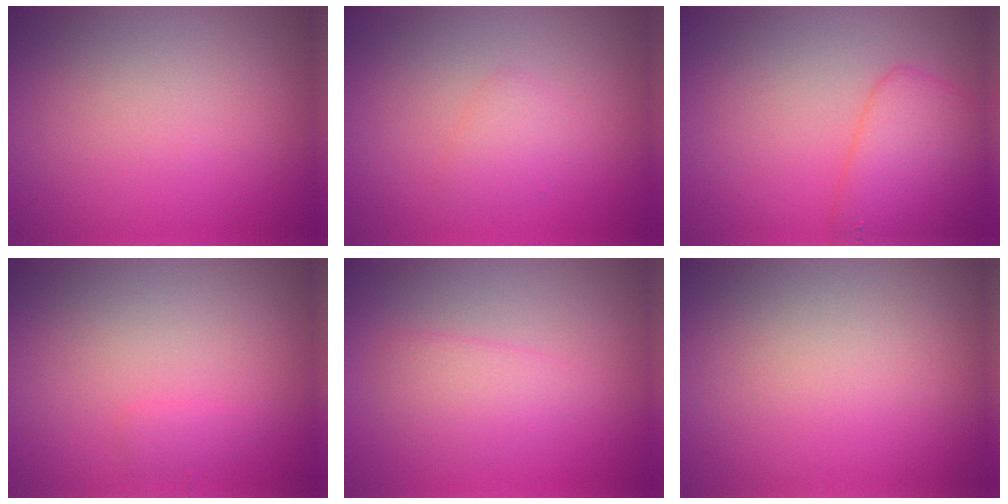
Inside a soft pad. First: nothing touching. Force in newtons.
{"total": 1.4, "press": 1.4, "slide": 0.0}
{"total": 4.4, "press": 4.3, "slide": 0.3}
{"total": 0.9, "press": 0.9, "slide": 0.0}
{"total": 2.1, "press": 2.1, "slide": 0.2}
{"total": 0.0}